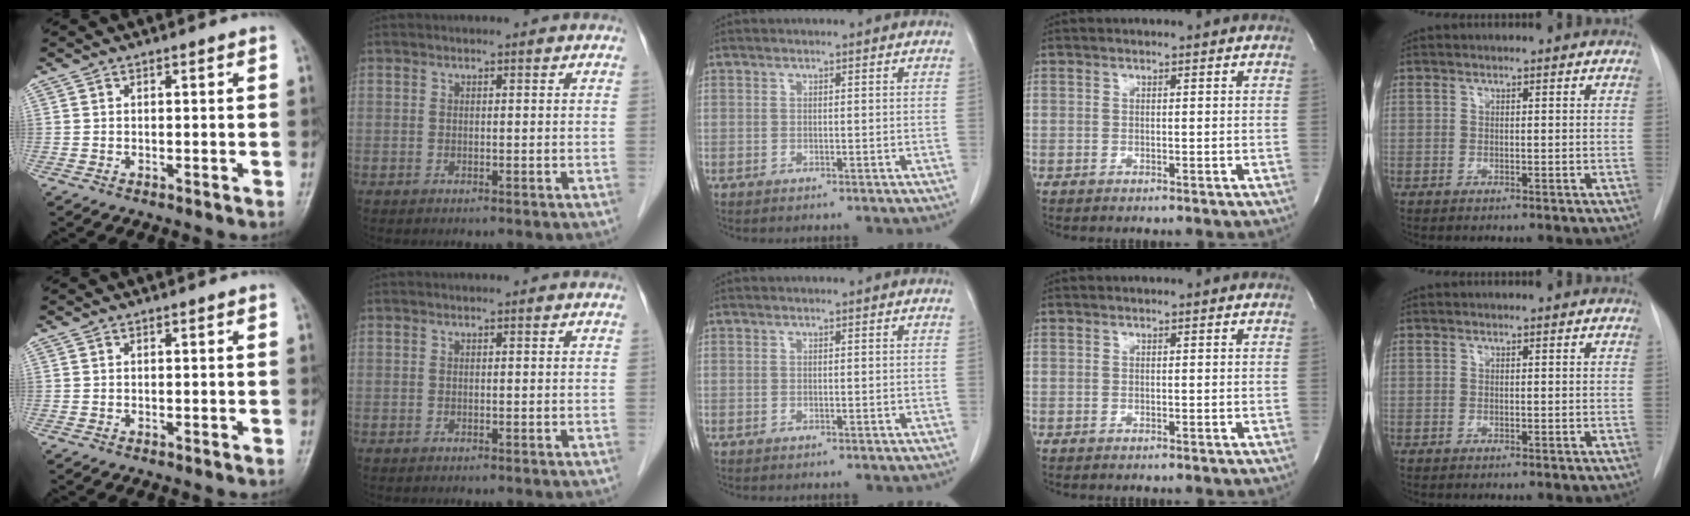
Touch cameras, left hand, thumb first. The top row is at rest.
{}